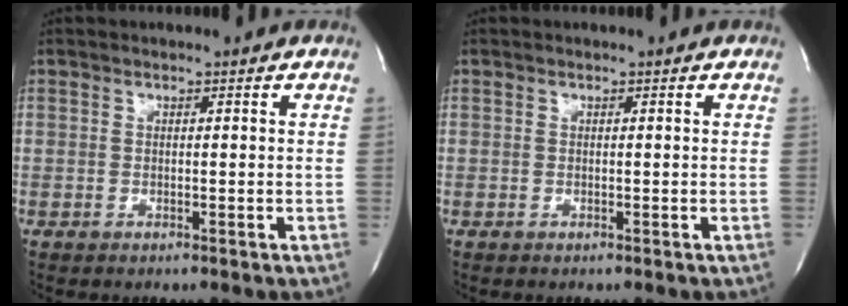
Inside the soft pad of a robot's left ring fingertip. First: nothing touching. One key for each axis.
{"total": 0.0}